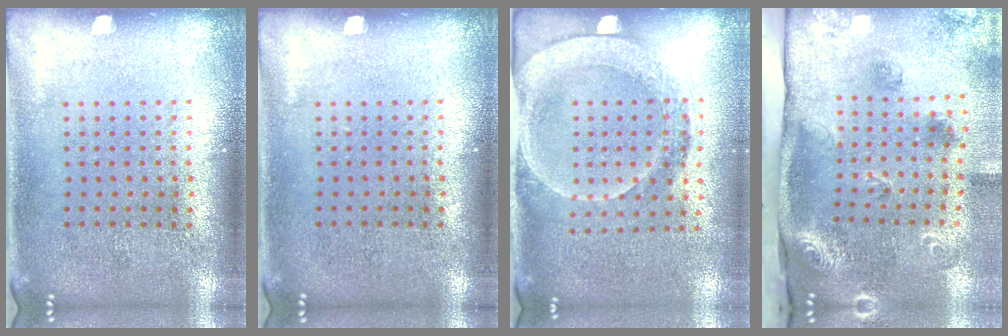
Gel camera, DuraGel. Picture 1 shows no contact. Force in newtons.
{"total": 0.0}
{"total": 1.7, "press": 1.5, "slide": 0.8}
{"total": 2.3, "press": 1.8, "slide": 1.5}